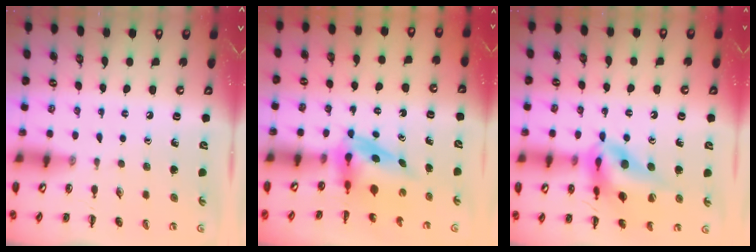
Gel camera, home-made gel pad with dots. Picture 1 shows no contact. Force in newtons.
{"total": 6.0, "press": 5.9, "slide": 1.1}
{"total": 15.7, "press": 15.2, "slide": 4.2}